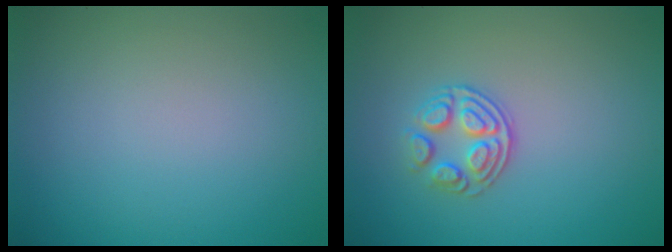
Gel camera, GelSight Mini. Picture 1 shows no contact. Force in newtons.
{"total": 2.9, "press": 2.5, "slide": 1.4}